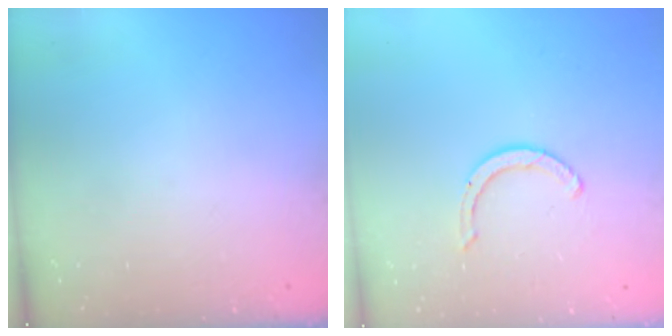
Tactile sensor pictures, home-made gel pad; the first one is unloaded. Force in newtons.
{"total": 3.8, "press": 3.8, "slide": 0.3}